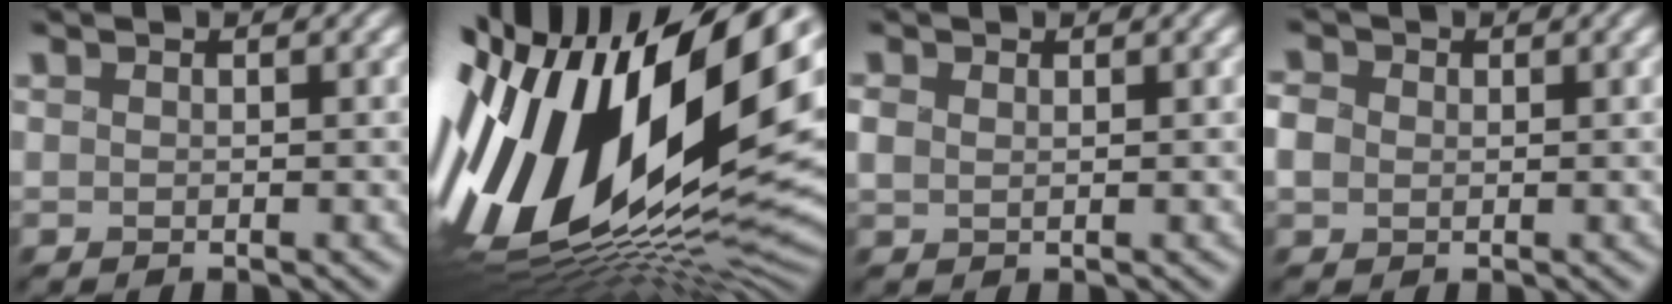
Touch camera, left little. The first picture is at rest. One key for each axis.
{"total": 21.0, "fx": 1.6, "fy": 10.9, "fz": 17.8, "tx": -0.351, "ty": -0.020, "tz": 0.017}
{"total": 1.0, "fx": 0.4, "fy": 0.6, "fz": 0.6, "tx": -0.016, "ty": -0.002, "tz": 0.009}
{"total": 2.0, "fx": -0.1, "fy": 1.8, "fz": 0.9, "tx": -0.026, "ty": 0.001, "tz": -0.006}